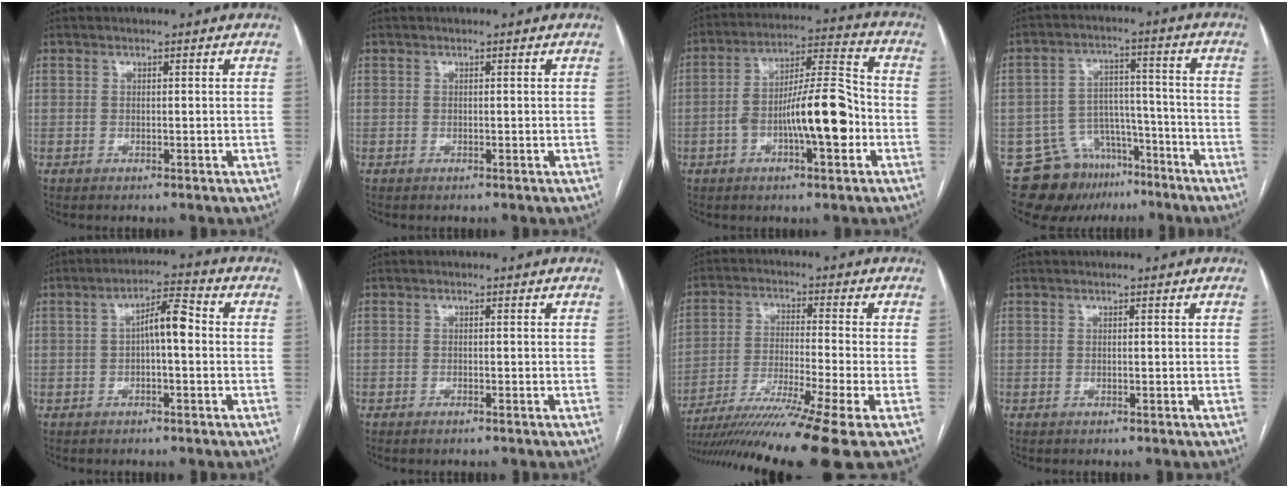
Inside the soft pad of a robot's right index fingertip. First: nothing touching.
{"total": 0.0}
{"total": 13.2, "force": [-3.3, 2.8, 12.4], "torque": [-0.216, 0.021, -0.053]}
{"total": 11.1, "force": [-7.8, 7.4, 2.4], "torque": [-0.034, 0.053, -0.117]}
{"total": 5.6, "force": [0.1, 1.5, 5.3], "torque": [-0.091, 0.023, 0.000]}
{"total": 0.6, "force": [-0.5, 0.2, 0.2], "torque": [-0.007, -0.001, -0.008]}
{"total": 16.0, "force": [-12.1, -2.4, 10.2], "torque": [-0.168, -0.035, -0.206]}
{"total": 0.0}